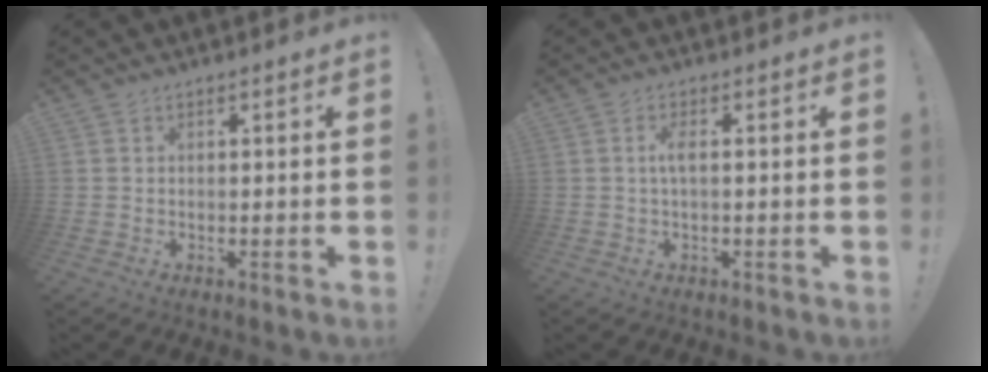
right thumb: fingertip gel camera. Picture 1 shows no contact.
{"total": 3.0, "force": [0.0, 0.6, 3.0], "torque": [-0.063, 0.008, -0.001]}